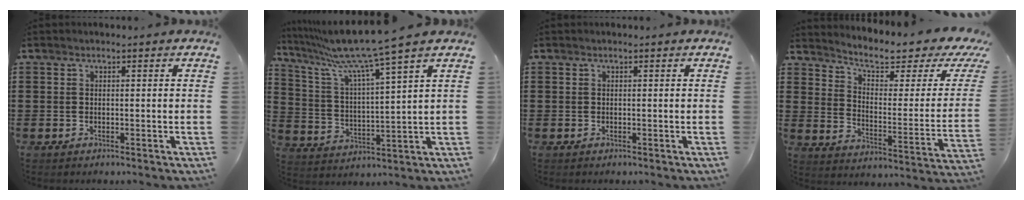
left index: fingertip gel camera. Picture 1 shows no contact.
{"total": 9.1, "force": [7.5, -0.9, 5.0], "torque": [-0.129, -0.052, 0.121]}
{"total": 0.0}
{"total": 5.4, "force": [4.0, 1.3, 3.5], "torque": [-0.073, -0.036, 0.058]}